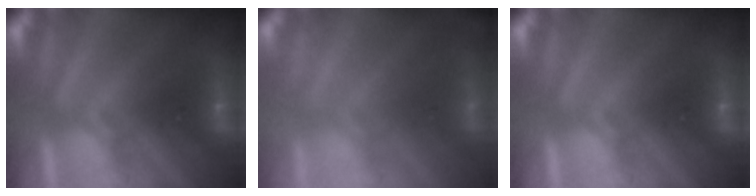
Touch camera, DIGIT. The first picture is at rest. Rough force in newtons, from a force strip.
{"total": 1.8}
{"total": 0.0}